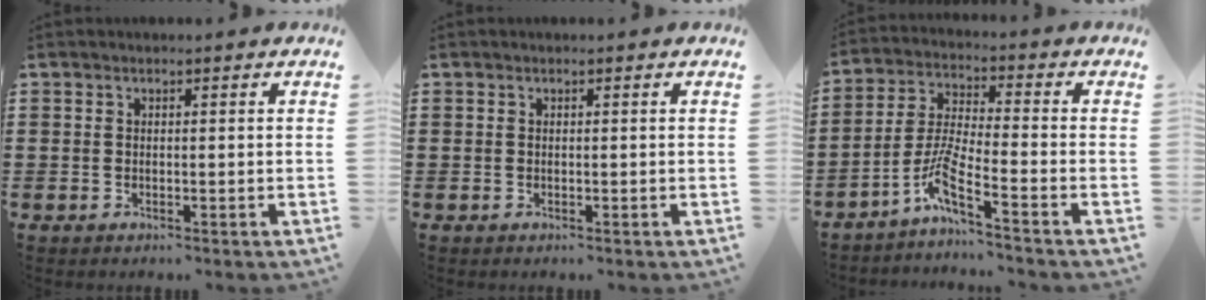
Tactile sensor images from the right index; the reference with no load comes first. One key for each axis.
{"total": 0.0}
{"total": 6.4, "fx": -4.6, "fy": 0.2, "fz": 4.4, "tx": -0.110, "ty": -0.017, "tz": -0.097}